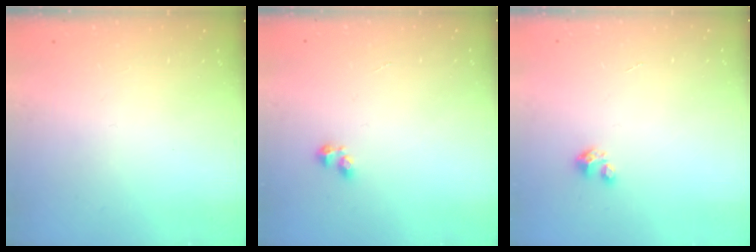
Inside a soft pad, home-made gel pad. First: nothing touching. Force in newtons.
{"total": 2.2, "press": 2.1, "slide": 0.6}
{"total": 1.8, "press": 1.8, "slide": 0.1}